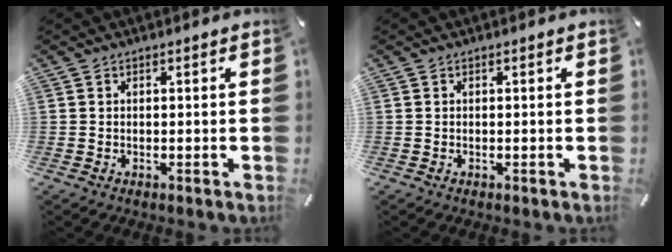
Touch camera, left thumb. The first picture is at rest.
{"total": 0.0}